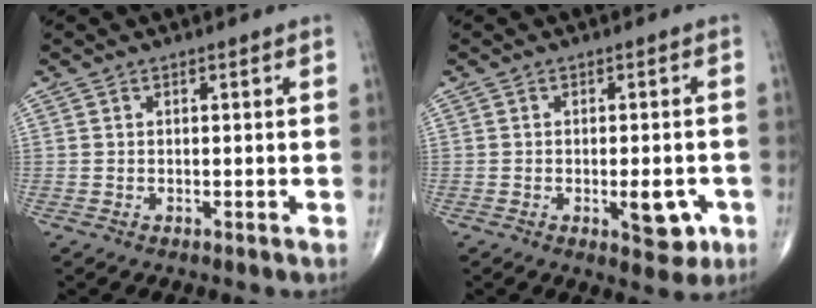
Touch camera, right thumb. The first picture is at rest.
{"total": 6.0, "force": [-1.9, 2.7, 5.0], "torque": [-0.045, 0.002, -0.019]}